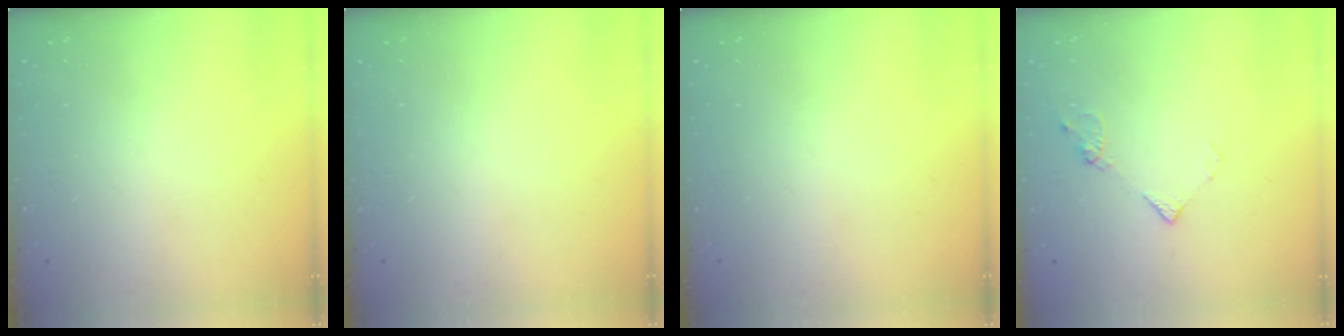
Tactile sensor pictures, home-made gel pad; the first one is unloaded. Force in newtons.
{"total": 0.0}
{"total": 0.0}
{"total": 7.9, "press": 7.9, "slide": 0.8}